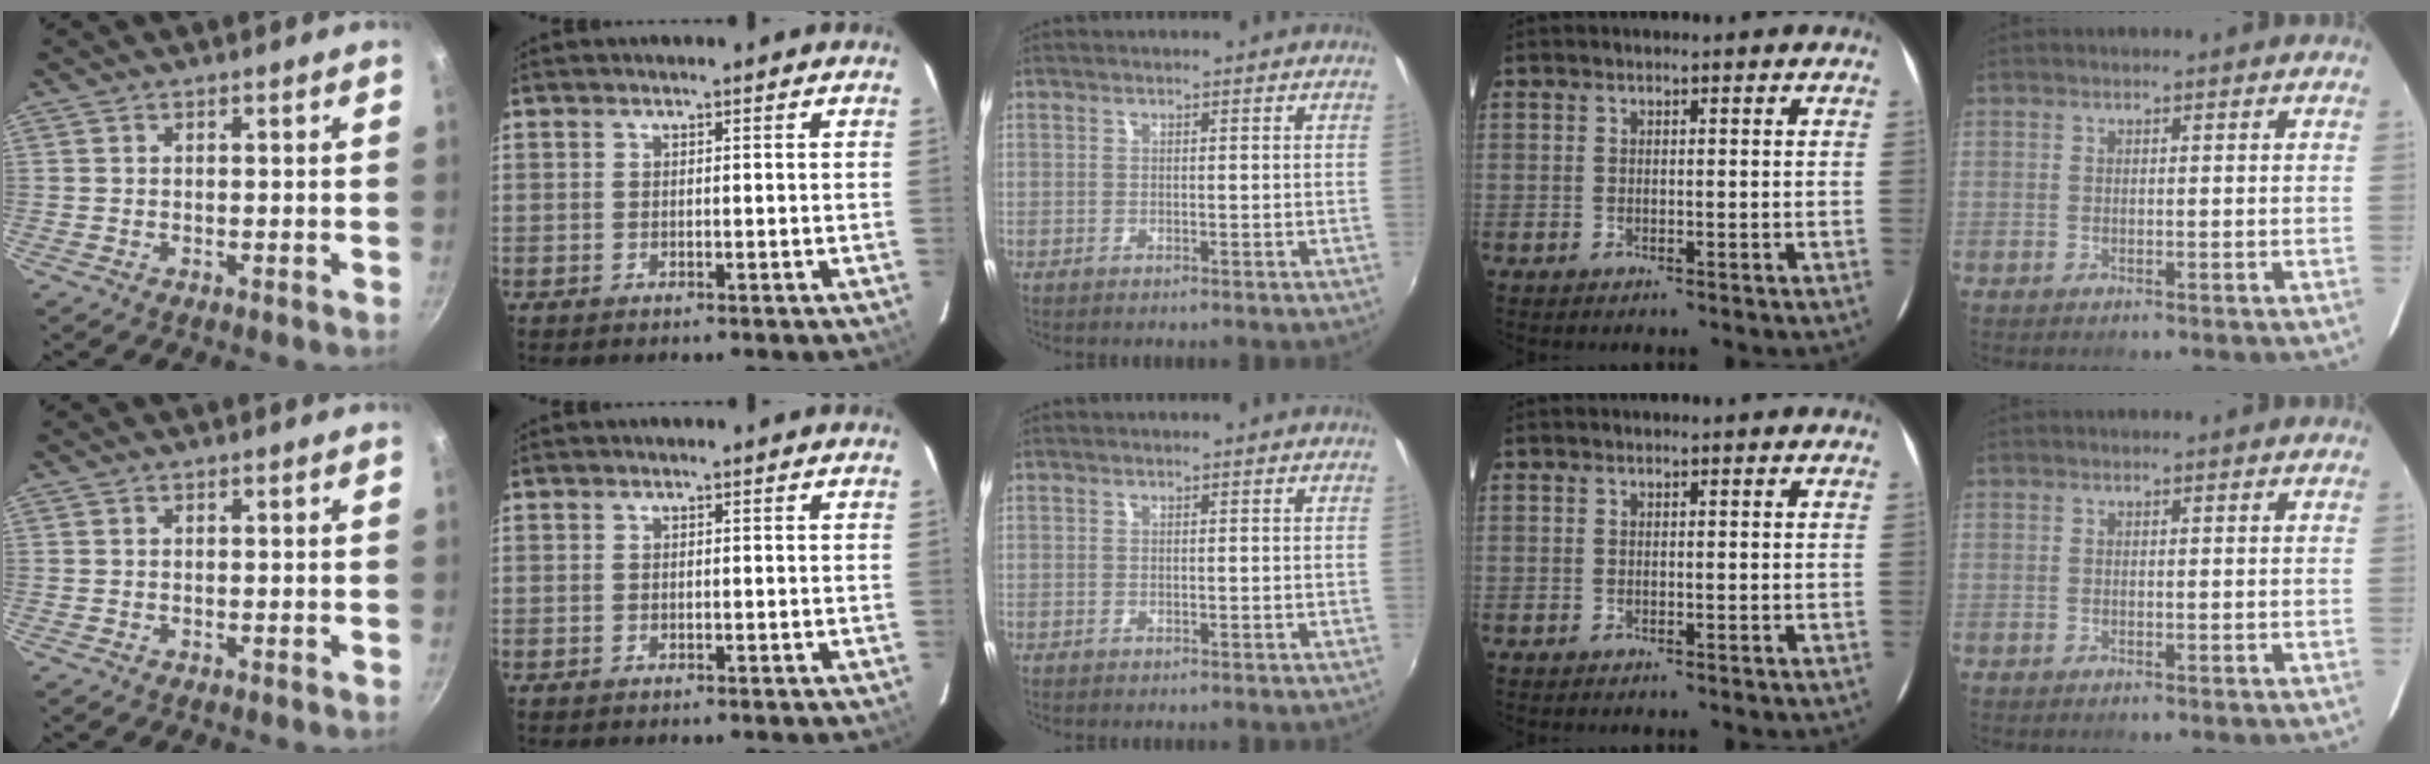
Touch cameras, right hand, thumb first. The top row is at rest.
{}